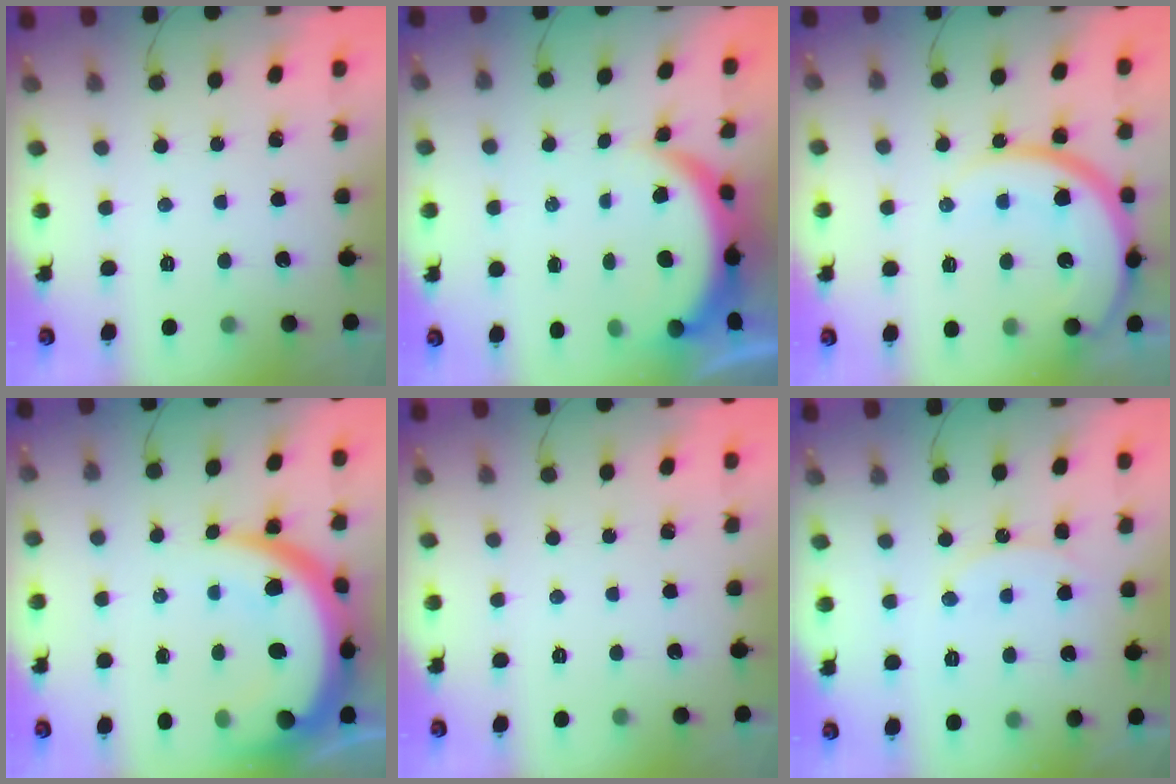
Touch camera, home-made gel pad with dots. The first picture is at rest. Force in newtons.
{"total": 6.7, "press": 6.7, "slide": 0.5}
{"total": 14.2, "press": 14.2, "slide": 1.2}
{"total": 19.3, "press": 19.2, "slide": 2.1}
{"total": 0.0}
{"total": 9.6, "press": 9.6, "slide": 0.8}